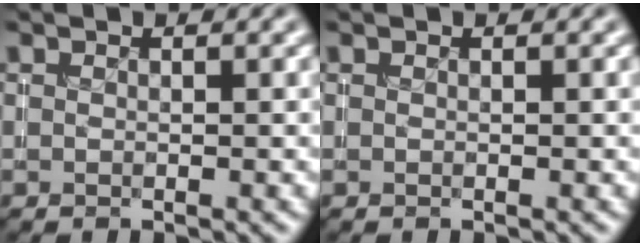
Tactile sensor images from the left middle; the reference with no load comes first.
{"total": 0.0}